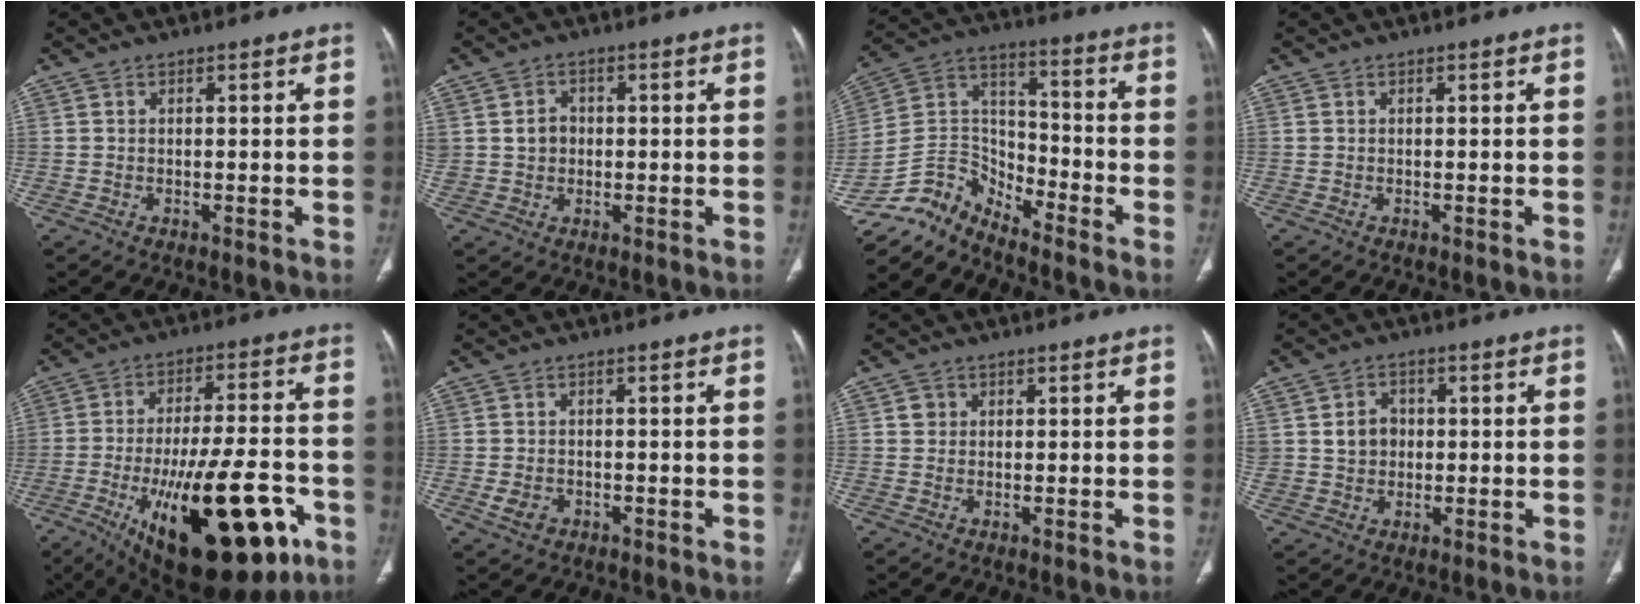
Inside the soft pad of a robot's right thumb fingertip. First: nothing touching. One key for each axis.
{"total": 3.9, "fx": 0.3, "fy": 3.4, "fz": 1.9, "tx": -0.018, "ty": 0.005, "tz": 0.008}
{"total": 10.2, "fx": -9.7, "fy": 3.0, "fz": 1.1, "tx": -0.024, "ty": 0.097, "tz": -0.200}
{"total": 0.0}
{"total": 27.7, "fx": -11.4, "fy": 10.8, "fz": 22.8, "tx": -0.332, "ty": 0.031, "tz": -0.157}
{"total": 3.0, "fx": -1.1, "fy": 2.2, "fz": 1.6, "tx": -0.027, "ty": 0.002, "tz": -0.016}
{"total": 1.7, "fx": 0.5, "fy": 1.6, "fz": 0.4, "tx": 0.003, "ty": 0.000, "tz": 0.005}
{"total": 5.7, "fx": 0.8, "fy": 4.8, "fz": 2.9, "tx": -0.025, "ty": 0.000, "tz": 0.016}